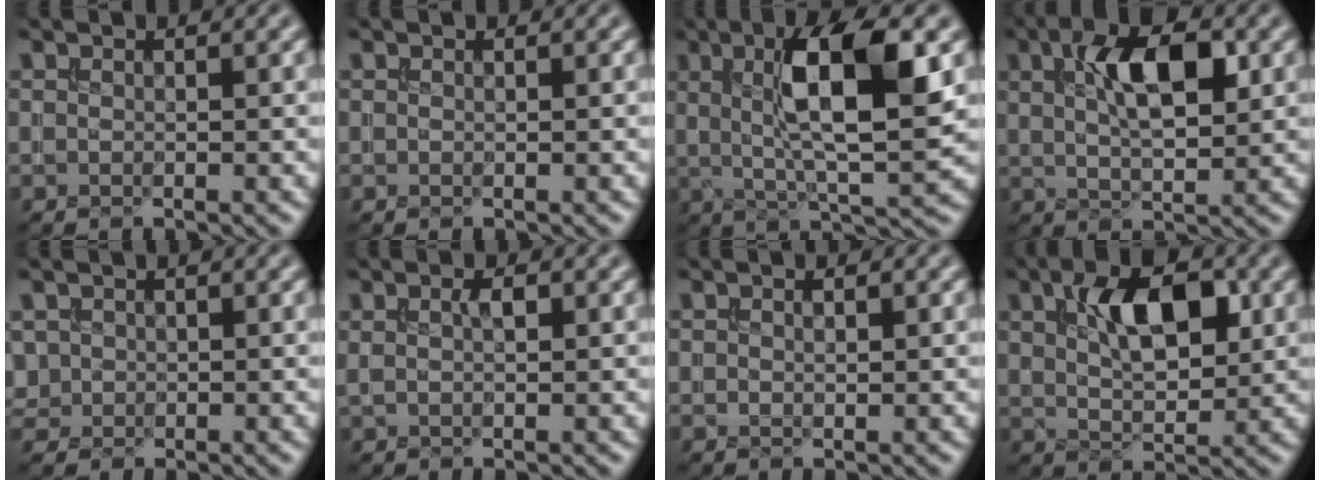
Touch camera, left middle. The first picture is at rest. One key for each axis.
{"total": 0.0}
{"total": 9.6, "fx": 2.3, "fy": 2.6, "fz": 9.0, "tx": -0.145, "ty": 0.002, "tz": 0.038}
{"total": 7.3, "fx": 2.3, "fy": 3.0, "fz": 6.3, "tx": -0.106, "ty": 0.007, "tz": 0.038}
{"total": 1.4, "fx": 0.3, "fy": 1.4, "fz": 0.3, "tx": -0.003, "ty": -0.004, "tz": 0.008}
{"total": 1.5, "fx": 0.5, "fy": 0.5, "fz": 1.3, "tx": -0.028, "ty": 0.000, "tz": 0.008}
{"total": 1.1, "fx": 0.3, "fy": 0.6, "fz": 0.9, "tx": -0.012, "ty": 0.000, "tz": 0.005}
{"total": 6.9, "fx": 2.3, "fy": 3.3, "fz": 5.6, "tx": -0.097, "ty": 0.006, "tz": 0.038}